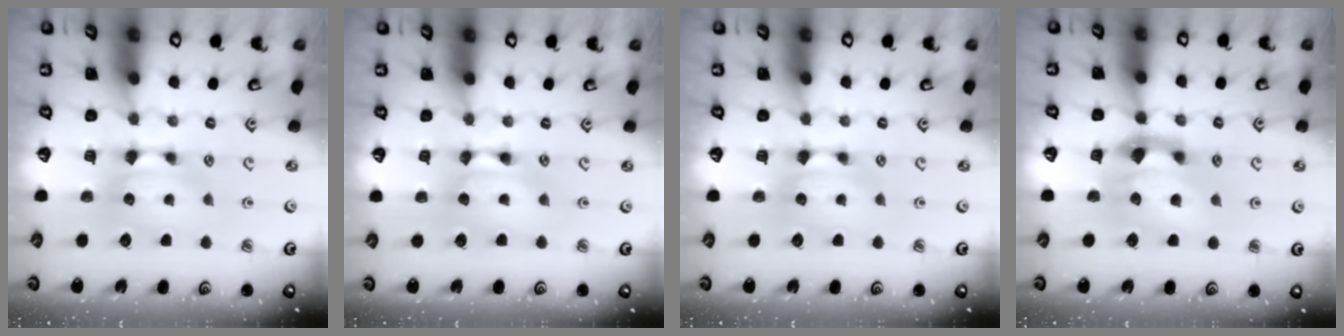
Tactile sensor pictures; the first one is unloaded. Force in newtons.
{"total": 1.7, "press": 1.7, "slide": 0.1}
{"total": 0.0}
{"total": 4.2, "press": 3.8, "slide": 1.8}